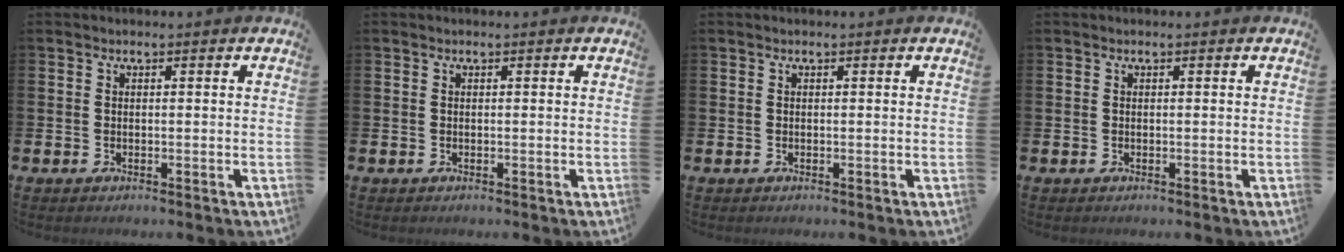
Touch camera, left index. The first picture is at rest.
{"total": 0.0}
{"total": 0.0}
{"total": 0.0}